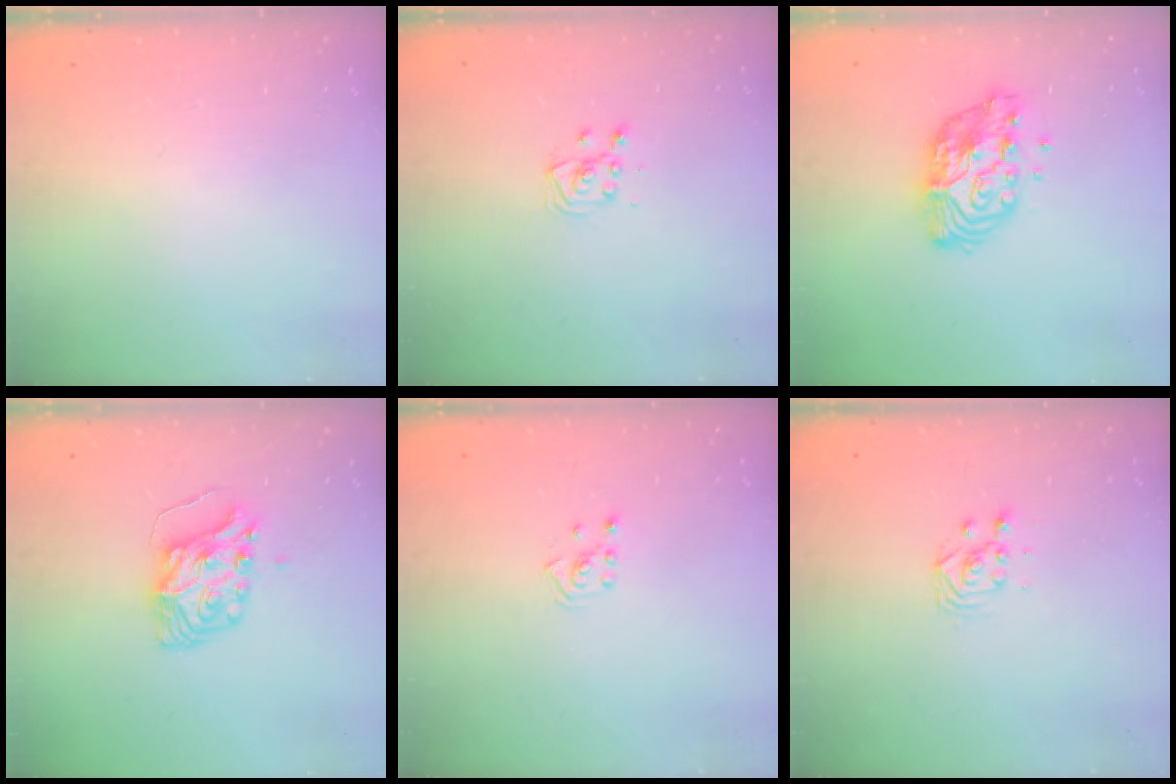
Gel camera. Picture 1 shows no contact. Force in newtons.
{"total": 3.8, "press": 3.7, "slide": 0.4}
{"total": 11.0, "press": 10.9, "slide": 0.9}
{"total": 8.4, "press": 8.3, "slide": 0.5}
{"total": 2.1, "press": 1.9, "slide": 0.8}
{"total": 2.9, "press": 2.9, "slide": 0.4}